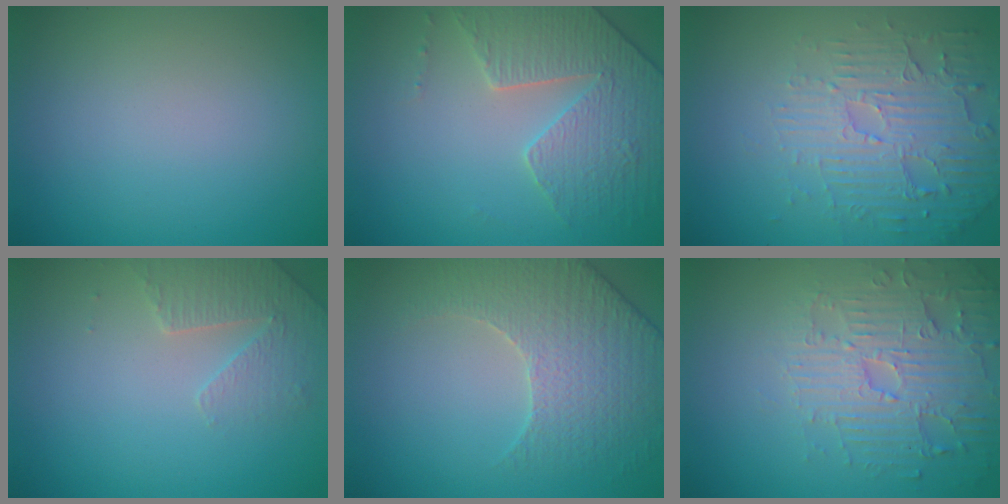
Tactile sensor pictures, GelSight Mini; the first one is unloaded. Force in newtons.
{"total": 4.0, "press": 3.9, "slide": 1.2}
{"total": 5.6, "press": 3.7, "slide": 4.2}
{"total": 2.8, "press": 2.7, "slide": 0.7}
{"total": 3.9, "press": 3.7, "slide": 0.9}
{"total": 4.5, "press": 4.1, "slide": 1.8}